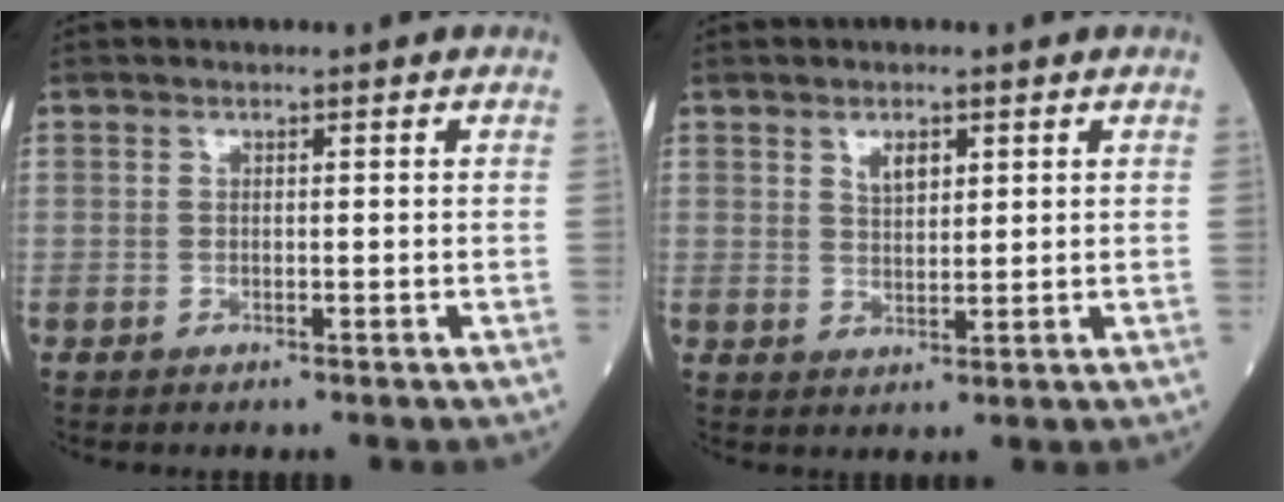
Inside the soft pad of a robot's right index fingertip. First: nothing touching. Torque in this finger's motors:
{"motor_torque": [0.01, 0.00, 0.03, 0.02]}